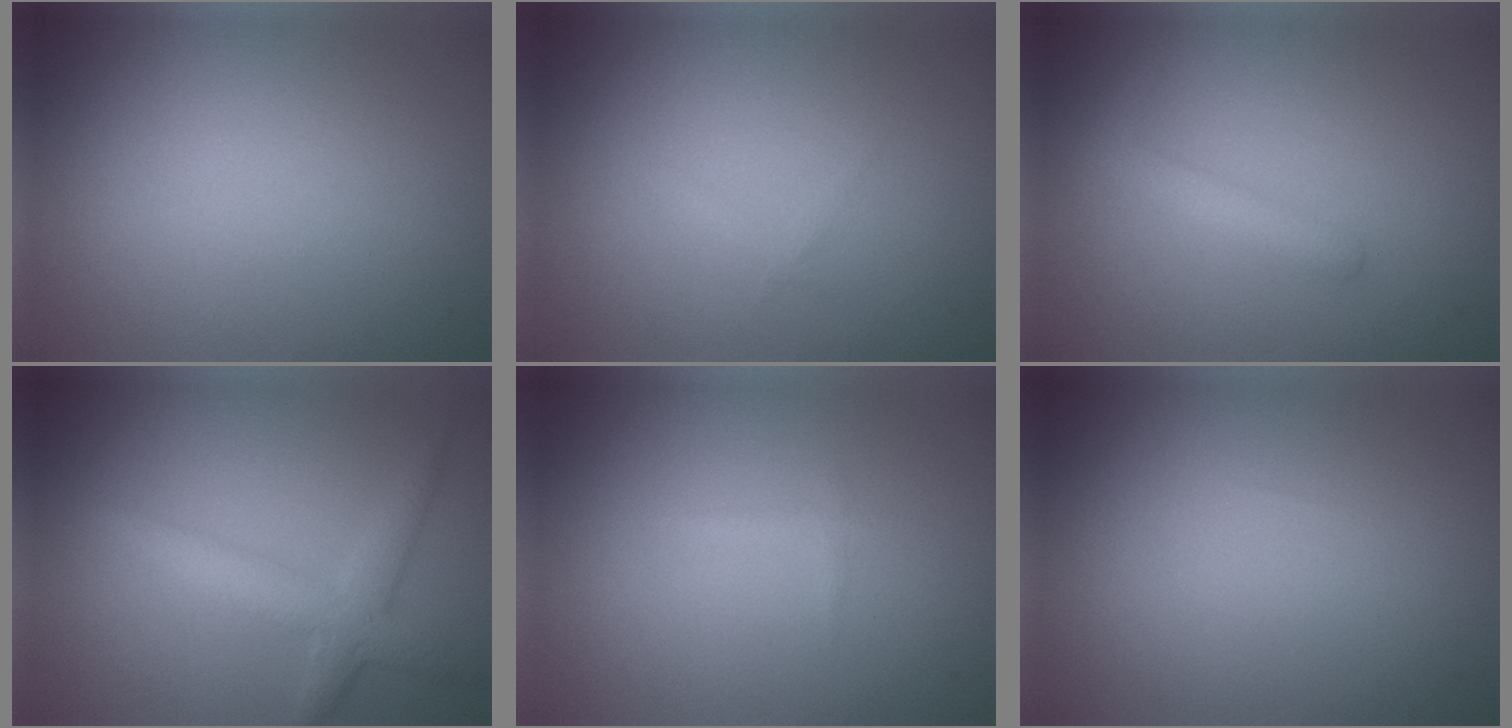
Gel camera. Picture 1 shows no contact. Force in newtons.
{"total": 0.5, "press": 0.5, "slide": 0.1}
{"total": 2.0, "press": 1.9, "slide": 0.1}
{"total": 3.4, "press": 3.4, "slide": 0.2}
{"total": 0.6, "press": 0.6, "slide": 0.0}
{"total": 0.0}